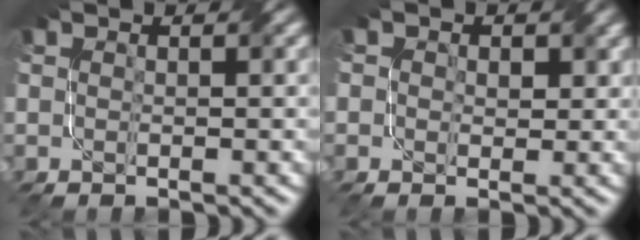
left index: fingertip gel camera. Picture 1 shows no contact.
{"total": 2.5, "force": [0.9, 2.0, 1.2], "torque": [-0.017, -0.003, 0.004]}